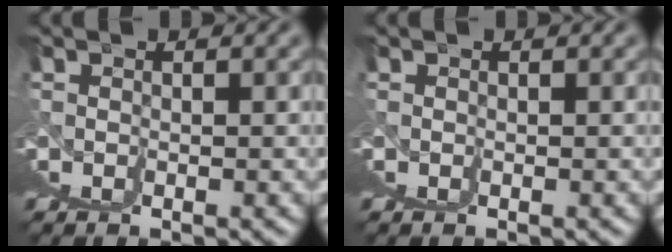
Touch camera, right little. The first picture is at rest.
{"total": 0.0}